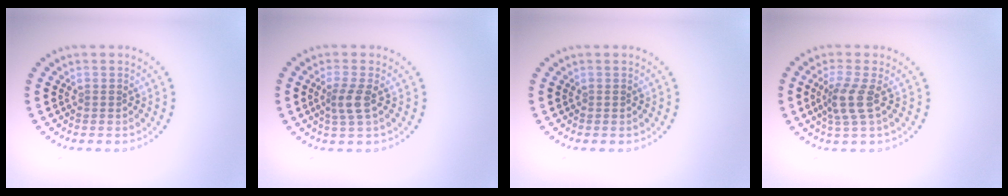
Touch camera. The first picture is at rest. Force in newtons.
{"total": 2.1, "press": 1.7, "slide": 1.3}
{"total": 0.0}
{"total": 2.6, "press": 2.0, "slide": 1.7}